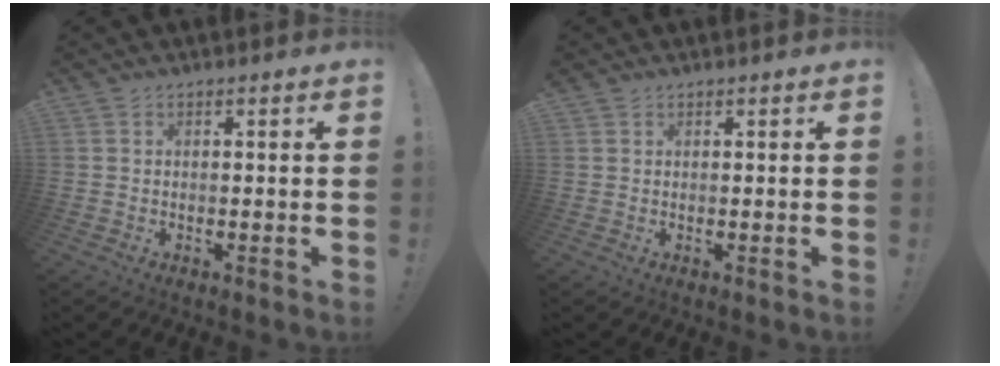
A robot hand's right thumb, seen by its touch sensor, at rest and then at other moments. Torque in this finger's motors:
{"motor_torque": [-0.27, 0.80, 0.37, 0.34, 0.00]}